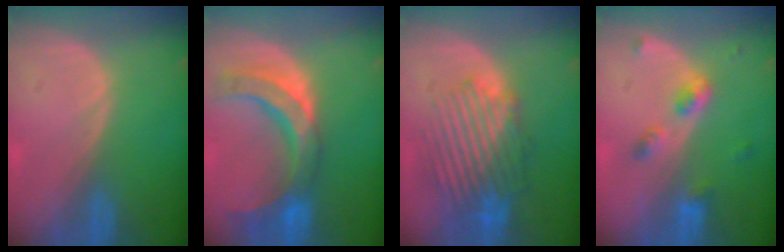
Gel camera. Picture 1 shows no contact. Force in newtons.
{"total": 10.8, "press": 9.4, "slide": 5.3}
{"total": 10.2, "press": 9.2, "slide": 4.3}
{"total": 4.2, "press": 4.2, "slide": 0.5}